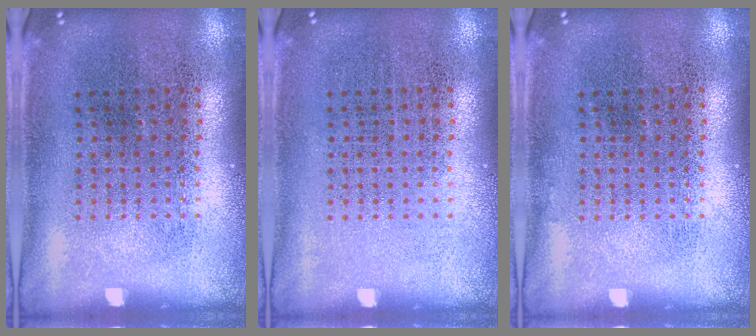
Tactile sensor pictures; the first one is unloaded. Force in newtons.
{"total": 0.0}
{"total": 0.0}